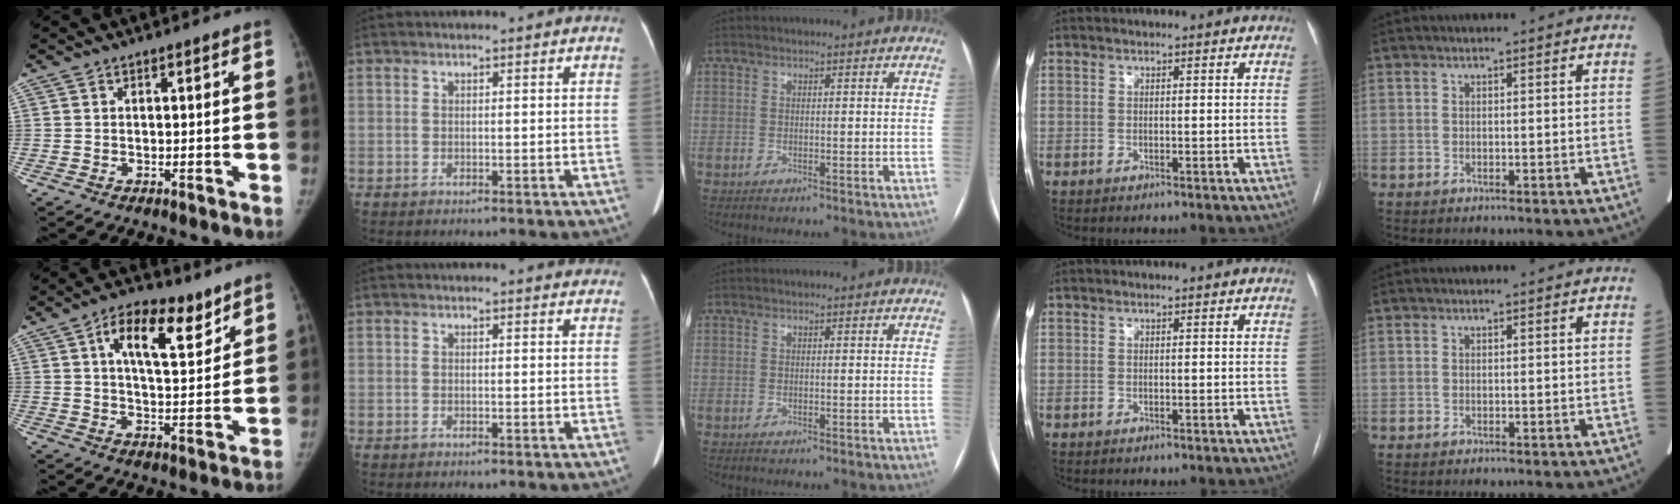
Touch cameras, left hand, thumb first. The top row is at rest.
{"thumb": {"total": 12.0, "force": [6.4, 5.3, 8.6], "torque": [-0.113, -0.026, 0.104]}, "index": {"total": 2.0, "force": [1.9, 0.6, 0.3], "torque": [-0.007, -0.002, 0.007]}}